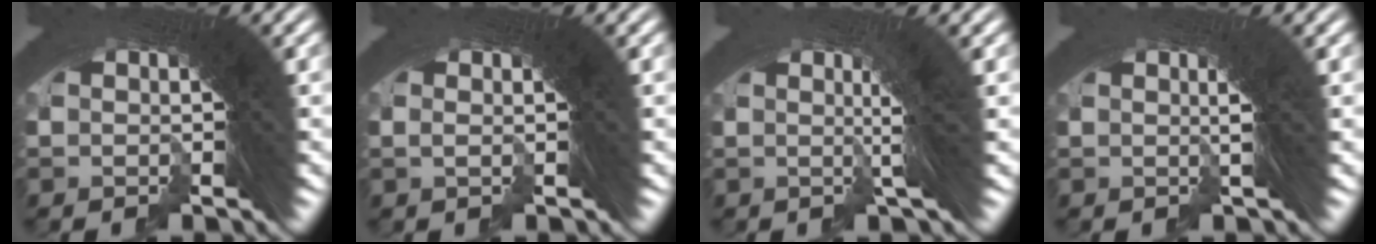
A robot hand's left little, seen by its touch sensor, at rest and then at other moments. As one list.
[{"total": 2.1, "force": [0.7, 1.5, 1.4], "torque": [-0.025, 0.013, 0.003]}, {"total": 5.2, "force": [2.2, 1.8, 4.4], "torque": [-0.059, 0.033, 0.014]}, {"total": 3.0, "force": [1.4, 1.1, 2.5], "torque": [-0.035, 0.020, 0.011]}]